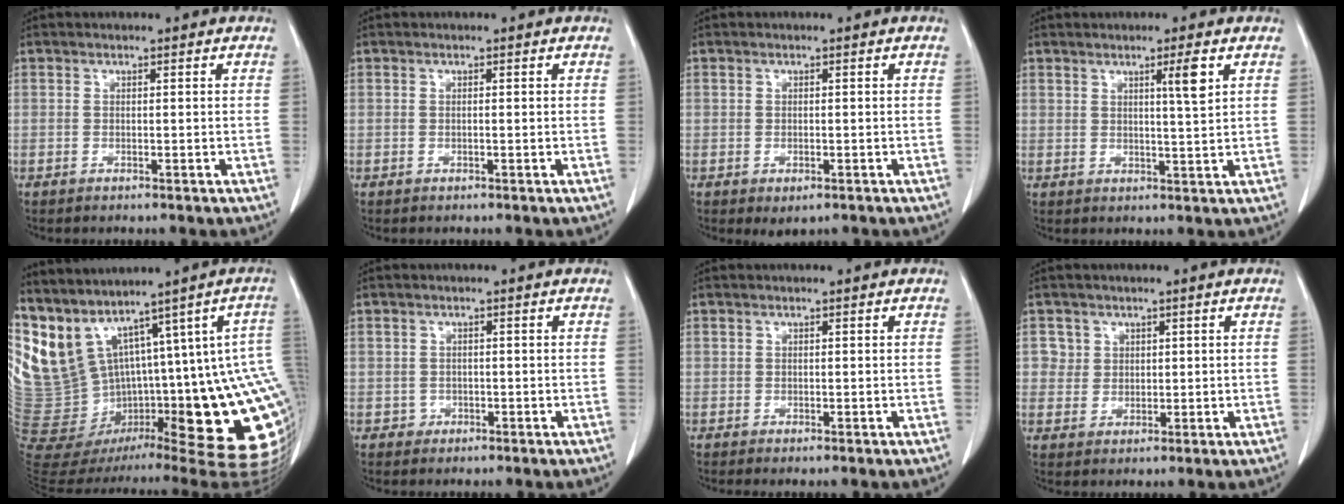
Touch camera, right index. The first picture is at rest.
{"total": 0.0}
{"total": 1.9, "force": [-0.9, 1.1, 1.2], "torque": [-0.015, -0.003, -0.003]}
{"total": 3.7, "force": [1.9, -0.3, 3.2], "torque": [-0.052, -0.009, 0.031]}
{"total": 22.4, "force": [5.2, 6.4, 20.8], "torque": [-0.282, -0.011, 0.127]}
{"total": 1.4, "force": [-0.4, 1.3, 0.0], "torque": [0.005, 0.006, -0.008]}
{"total": 0.0}
{"total": 3.4, "force": [1.4, 3.1, -0.1], "torque": [0.020, 0.001, 0.022]}